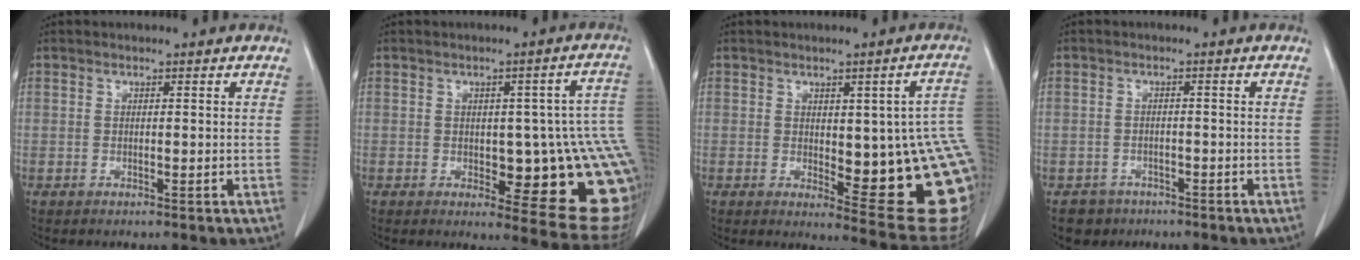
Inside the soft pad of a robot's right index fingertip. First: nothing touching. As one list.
[{"total": 17.8, "force": [-2.0, 5.4, 16.8], "torque": [-0.122, 0.017, -0.007]}, {"total": 18.5, "force": [-1.5, 4.9, 17.8], "torque": [-0.140, 0.005, 0.003]}, {"total": 3.4, "force": [-2.1, 2.6, -0.2], "torque": [0.002, 0.010, -0.034]}]